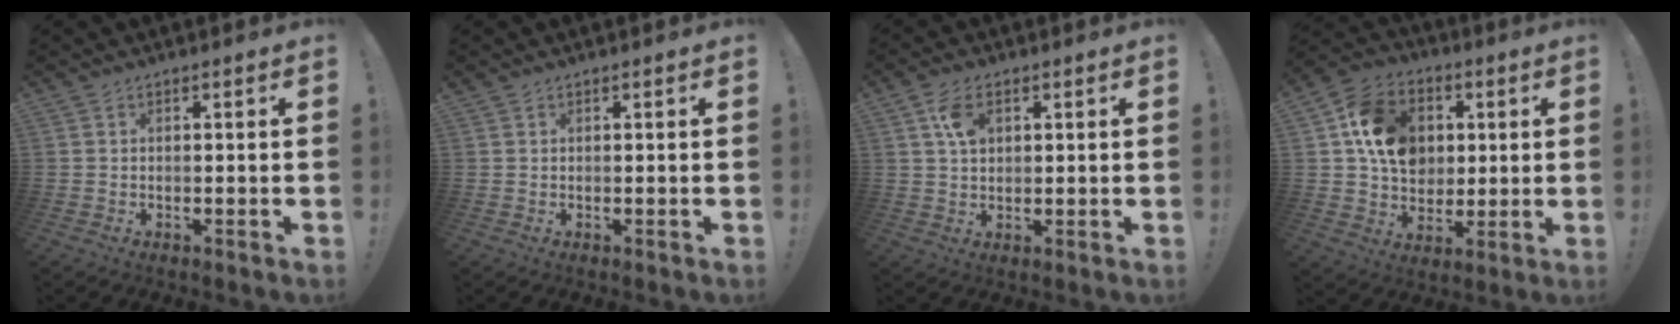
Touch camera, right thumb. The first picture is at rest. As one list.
[{"total": 0.0}, {"total": 6.0, "force": [2.3, 3.8, 4.1], "torque": [-0.065, -0.003, 0.042]}, {"total": 16.3, "force": [3.5, 13.3, 8.7], "torque": [-0.127, -0.002, 0.075]}]